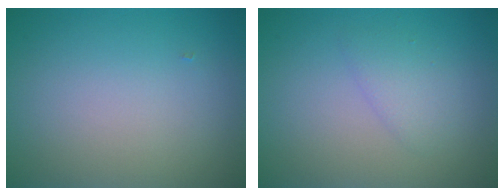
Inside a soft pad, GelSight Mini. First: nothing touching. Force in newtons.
{"total": 1.7, "press": 1.7, "slide": 0.2}